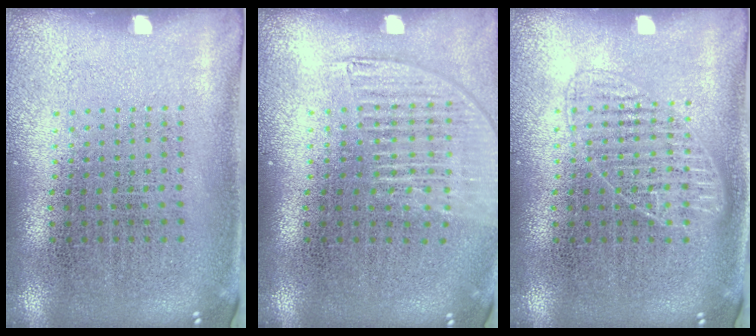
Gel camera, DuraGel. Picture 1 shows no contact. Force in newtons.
{"total": 1.5, "press": 1.3, "slide": 0.7}
{"total": 1.8, "press": 1.8, "slide": 0.3}